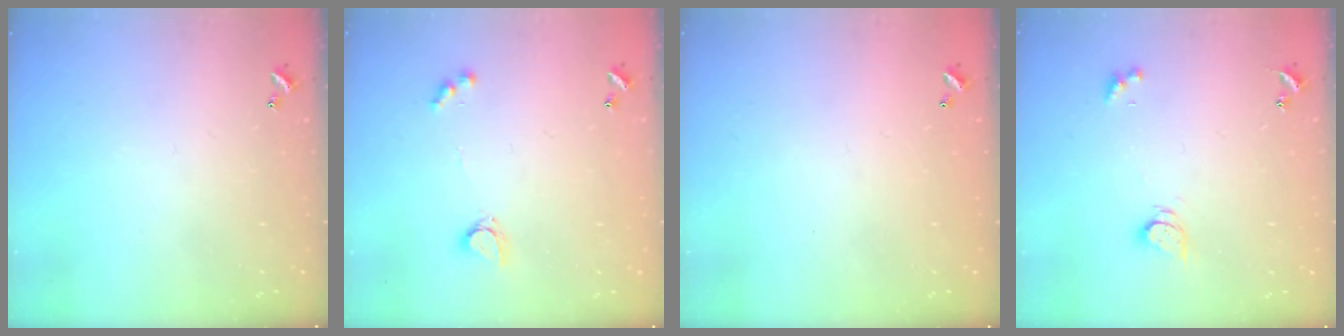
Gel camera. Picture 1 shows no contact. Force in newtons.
{"total": 3.7, "press": 3.7, "slide": 0.3}
{"total": 2.9, "press": 2.9, "slide": 0.1}
{"total": 2.5, "press": 2.5, "slide": 0.4}